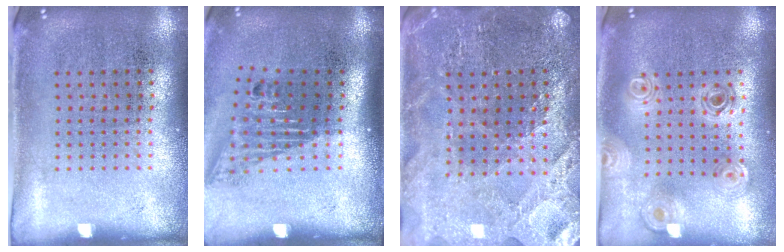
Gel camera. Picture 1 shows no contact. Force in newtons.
{"total": 1.6, "press": 1.2, "slide": 1.1}
{"total": 2.8, "press": 2.7, "slide": 0.3}
{"total": 0.9, "press": 0.9, "slide": 0.2}